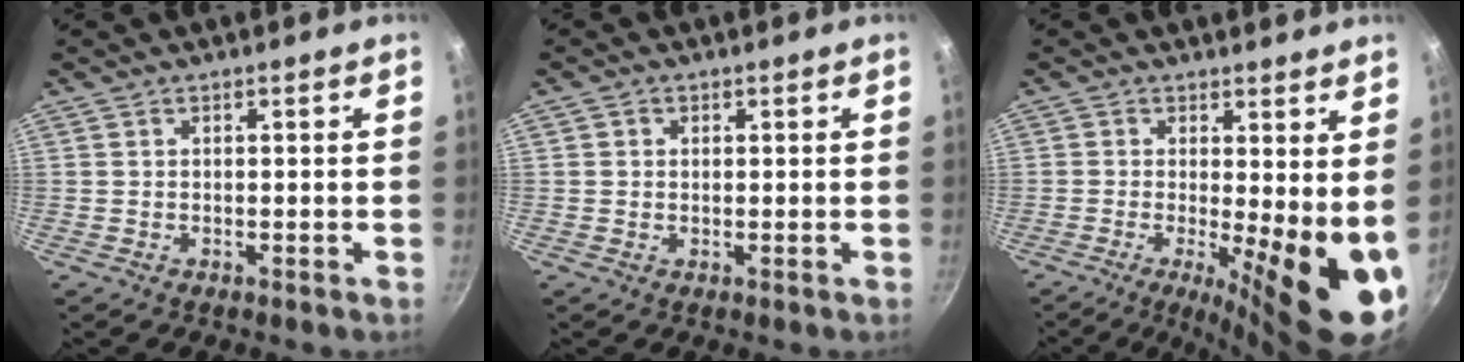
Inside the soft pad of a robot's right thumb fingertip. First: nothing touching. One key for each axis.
{"total": 1.2, "fx": 0.3, "fy": 1.2, "fz": 0.3, "tx": -0.002, "ty": -0.001, "tz": 0.002}
{"total": 13.2, "fx": -0.8, "fy": 4.0, "fz": 12.6, "tx": -0.146, "ty": -0.025, "tz": -0.008}